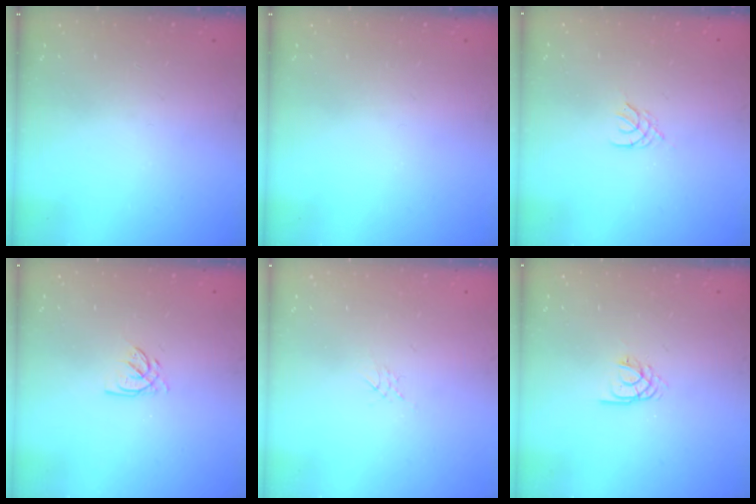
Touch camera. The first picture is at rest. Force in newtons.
{"total": 0.0}
{"total": 2.1, "press": 2.0, "slide": 0.4}
{"total": 2.5, "press": 2.5, "slide": 0.3}
{"total": 2.2, "press": 2.2, "slide": 0.4}
{"total": 2.8, "press": 2.7, "slide": 0.3}